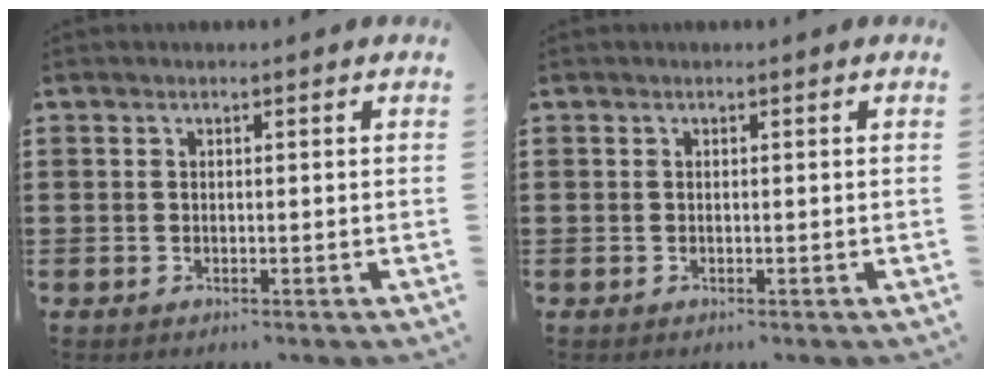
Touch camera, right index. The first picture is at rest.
{"total": 0.0}